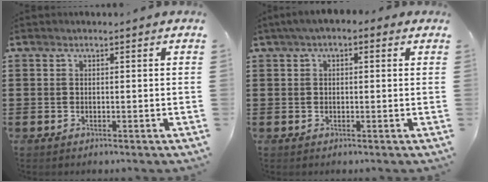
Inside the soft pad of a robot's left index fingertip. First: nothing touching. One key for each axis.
{"total": 1.9, "fx": 0.5, "fy": 1.1, "fz": 1.5, "tx": -0.031, "ty": 0.009, "tz": 0.006}